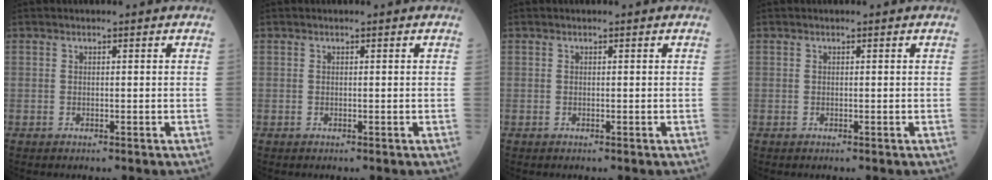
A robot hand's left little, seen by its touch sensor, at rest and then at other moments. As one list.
[{"total": 0.0}, {"total": 0.0}, {"total": 0.0}]